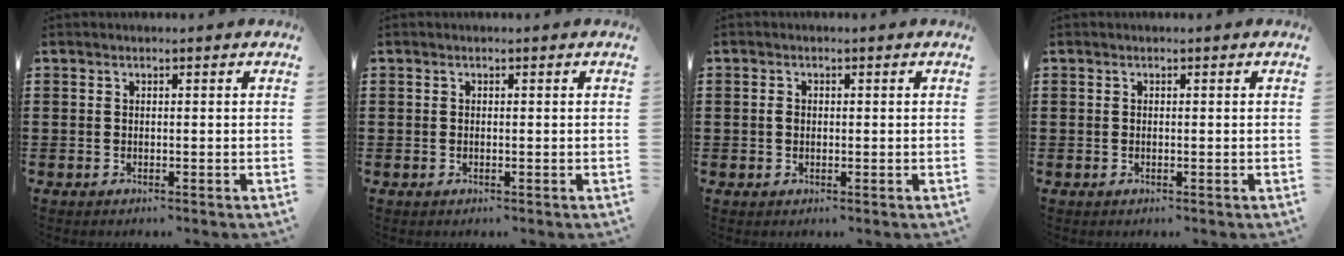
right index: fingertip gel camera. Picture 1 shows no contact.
{"total": 0.0}
{"total": 0.8, "force": [-0.1, 0.6, 0.6], "torque": [-0.013, 0.002, -0.002]}
{"total": 0.0}